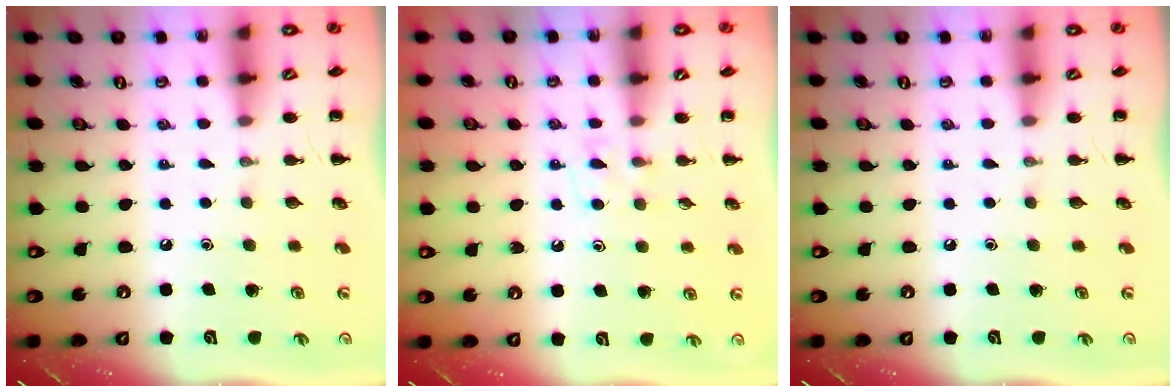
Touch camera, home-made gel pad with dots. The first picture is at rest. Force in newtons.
{"total": 4.8, "press": 4.6, "slide": 1.4}
{"total": 0.0}